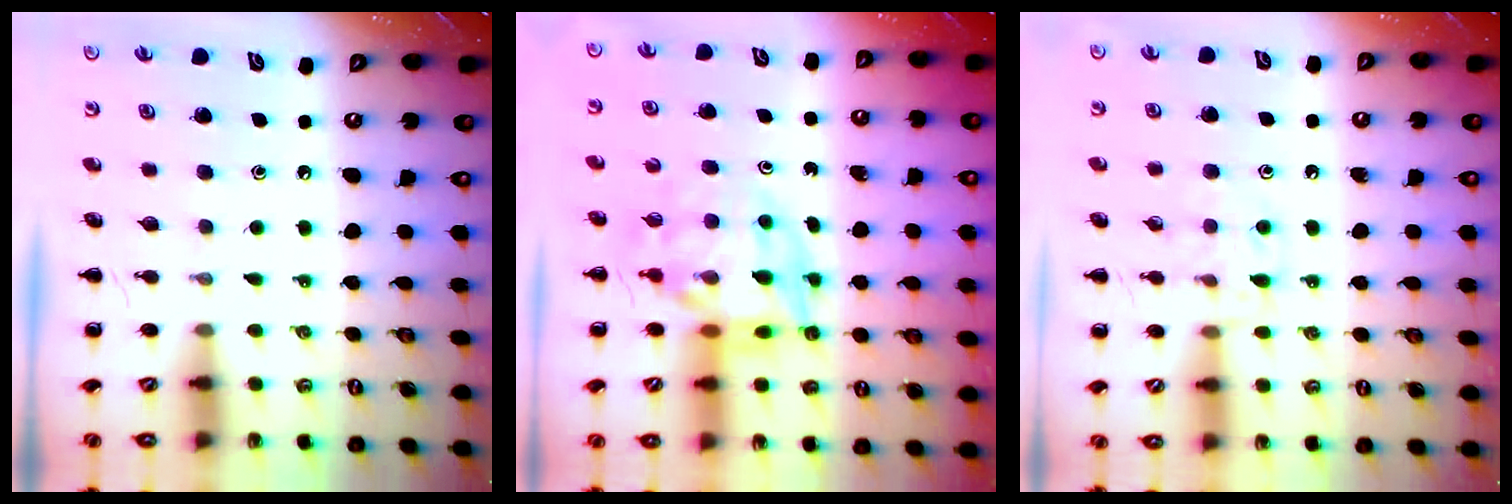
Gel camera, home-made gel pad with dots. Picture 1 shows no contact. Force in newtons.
{"total": 10.5, "press": 10.0, "slide": 3.2}
{"total": 8.8, "press": 8.8, "slide": 1.1}